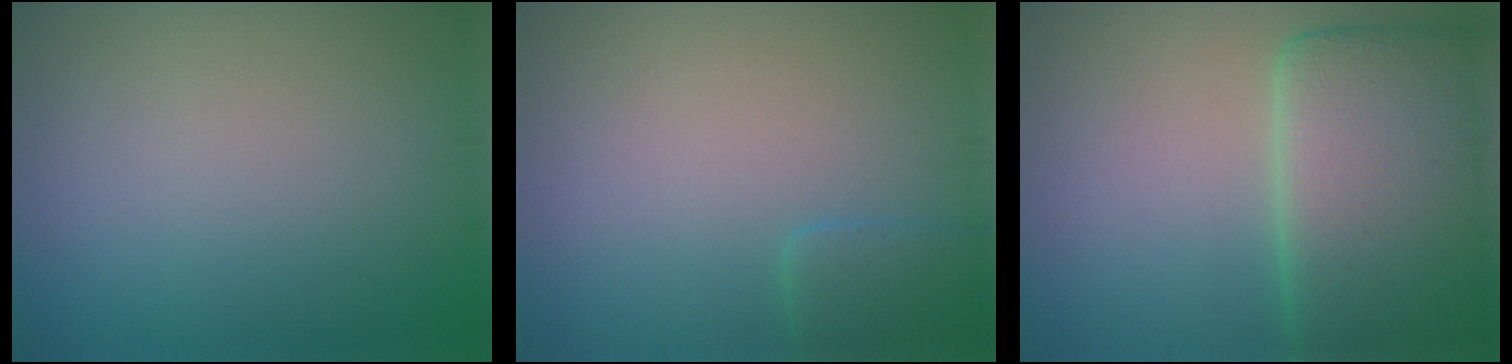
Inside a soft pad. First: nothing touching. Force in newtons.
{"total": 2.3, "press": 2.3, "slide": 0.2}
{"total": 11.4, "press": 11.4, "slide": 0.5}